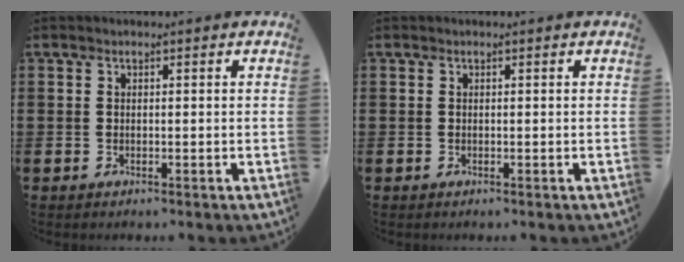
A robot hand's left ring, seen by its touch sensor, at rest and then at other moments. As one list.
[{"total": 0.0}]